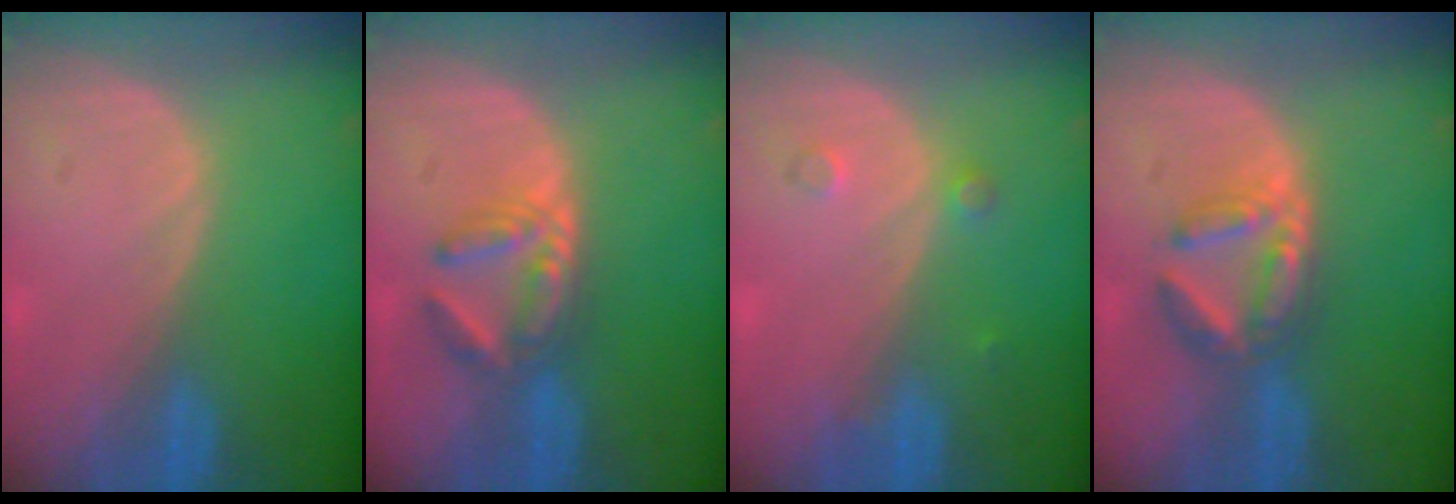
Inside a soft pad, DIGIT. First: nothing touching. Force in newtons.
{"total": 5.7, "press": 5.1, "slide": 2.6}
{"total": 1.7, "press": 1.7, "slide": 0.3}
{"total": 6.0, "press": 5.7, "slide": 2.1}